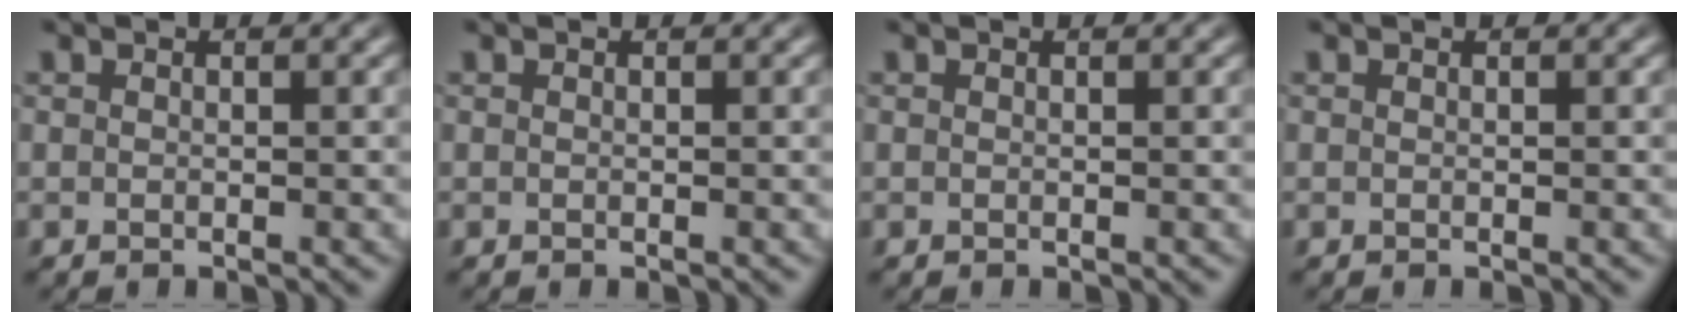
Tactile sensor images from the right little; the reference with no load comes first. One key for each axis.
{"total": 0.0}
{"total": 0.0}
{"total": 0.0}